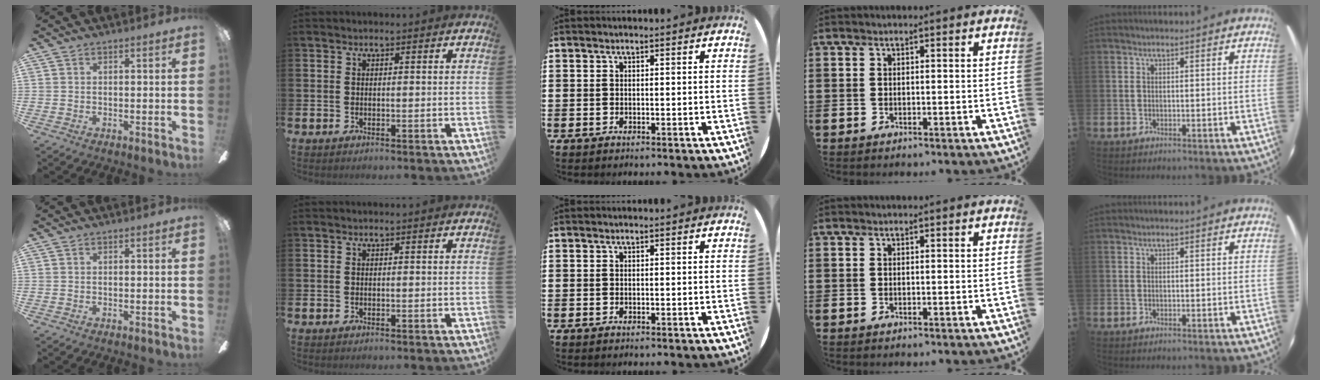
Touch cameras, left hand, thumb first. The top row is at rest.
{}